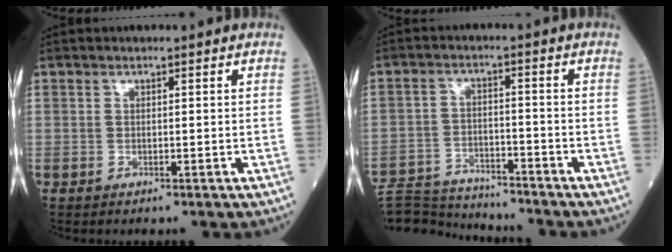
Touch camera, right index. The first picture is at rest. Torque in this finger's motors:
{"motor_torque": [0.01, -0.73, -0.22, -0.22]}